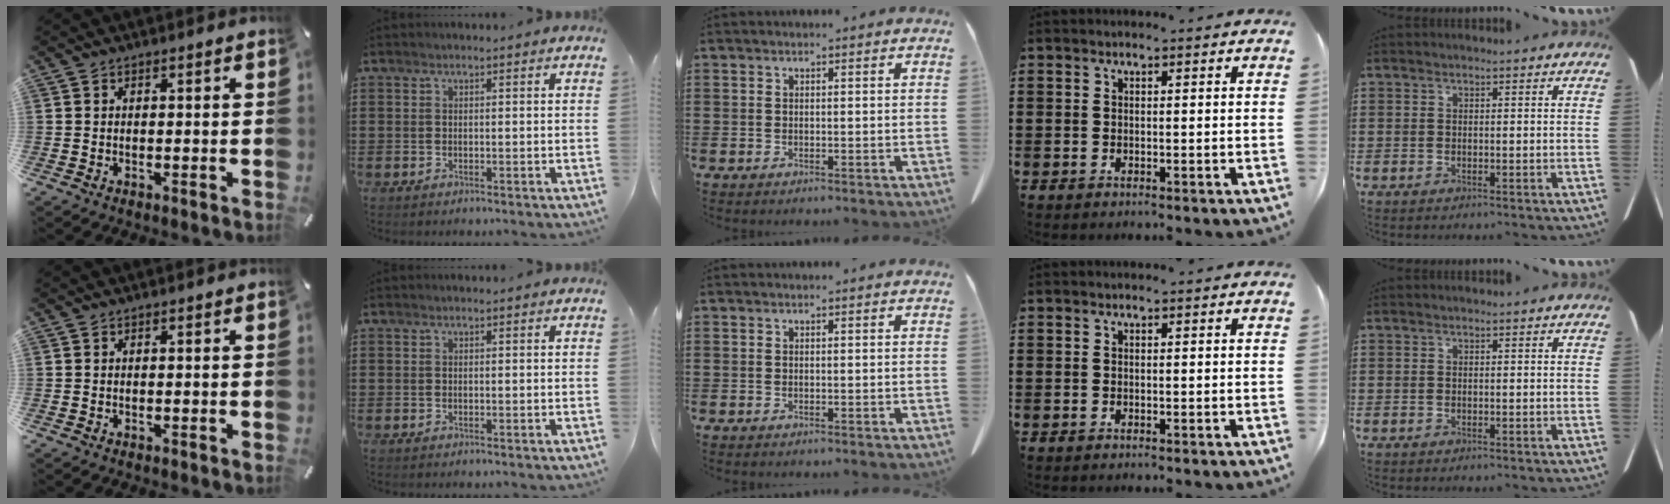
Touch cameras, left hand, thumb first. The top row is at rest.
{}